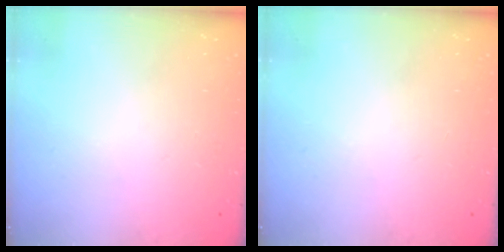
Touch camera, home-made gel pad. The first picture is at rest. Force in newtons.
{"total": 0.0}